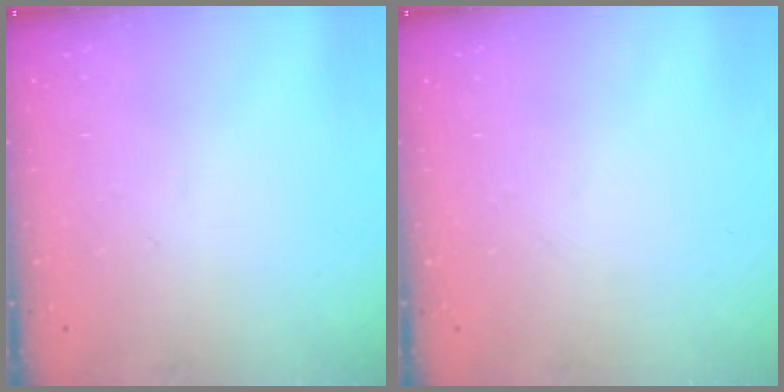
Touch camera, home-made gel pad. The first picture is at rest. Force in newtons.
{"total": 0.0}